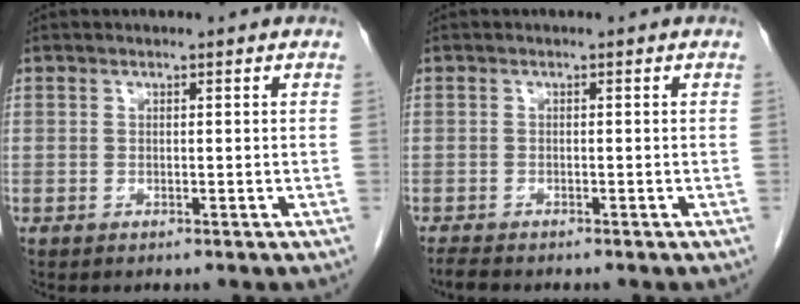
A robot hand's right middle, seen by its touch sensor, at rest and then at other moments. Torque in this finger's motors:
{"motor_torque": [0.14, -0.08, -0.03, 0.01]}